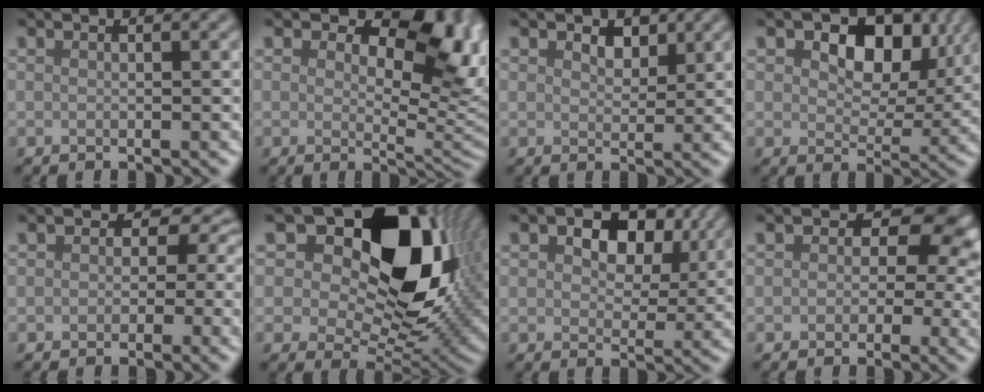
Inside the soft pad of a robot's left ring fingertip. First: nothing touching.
{"total": 10.0, "force": [3.9, 5.3, 7.5], "torque": [-0.087, -0.004, 0.048]}
{"total": 2.0, "force": [1.2, 1.2, 0.9], "torque": [-0.022, -0.001, 0.017]}
{"total": 8.3, "force": [3.1, 5.3, 5.6], "torque": [-0.089, -0.007, 0.042]}
{"total": 4.6, "force": [0.2, 3.8, 2.6], "torque": [0.000, 0.006, -0.004]}
{"total": 16.7, "force": [7.1, 9.4, 11.8], "torque": [-0.177, 0.021, 0.110]}
{"total": 7.5, "force": [3.1, 4.7, 5.0], "torque": [-0.080, 0.000, 0.034]}
{"total": 6.2, "force": [0.7, 4.8, 4.0], "torque": [-0.001, 0.016, -0.012]}